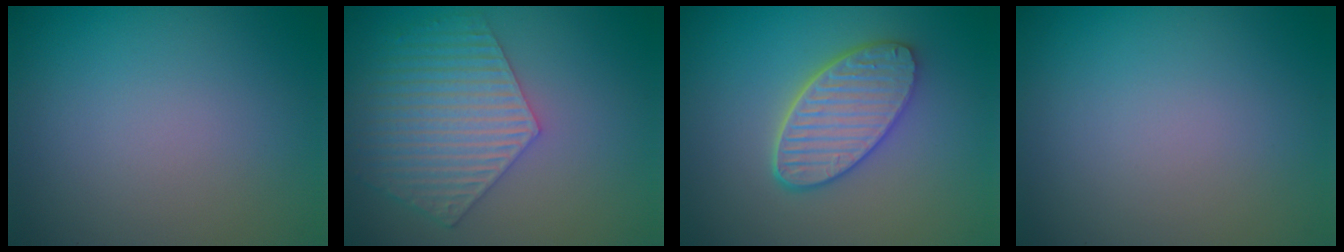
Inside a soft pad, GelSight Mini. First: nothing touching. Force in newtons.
{"total": 5.9, "press": 4.6, "slide": 3.7}
{"total": 5.3, "press": 4.3, "slide": 3.1}
{"total": 0.0}